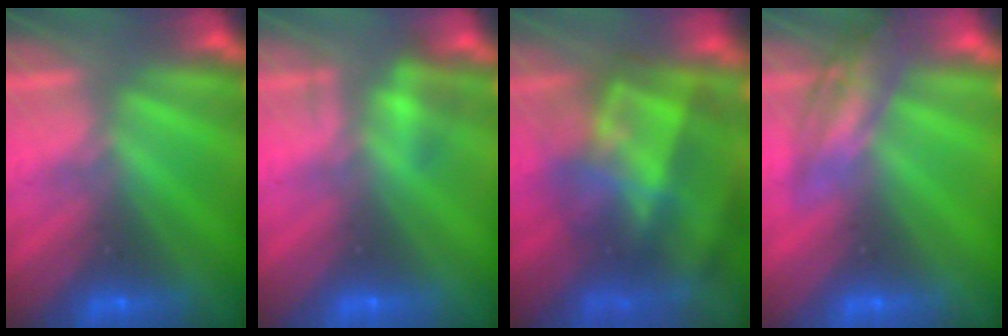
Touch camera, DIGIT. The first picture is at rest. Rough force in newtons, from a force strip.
{"total": 2.1}
{"total": 9.3}
{"total": 2.3}